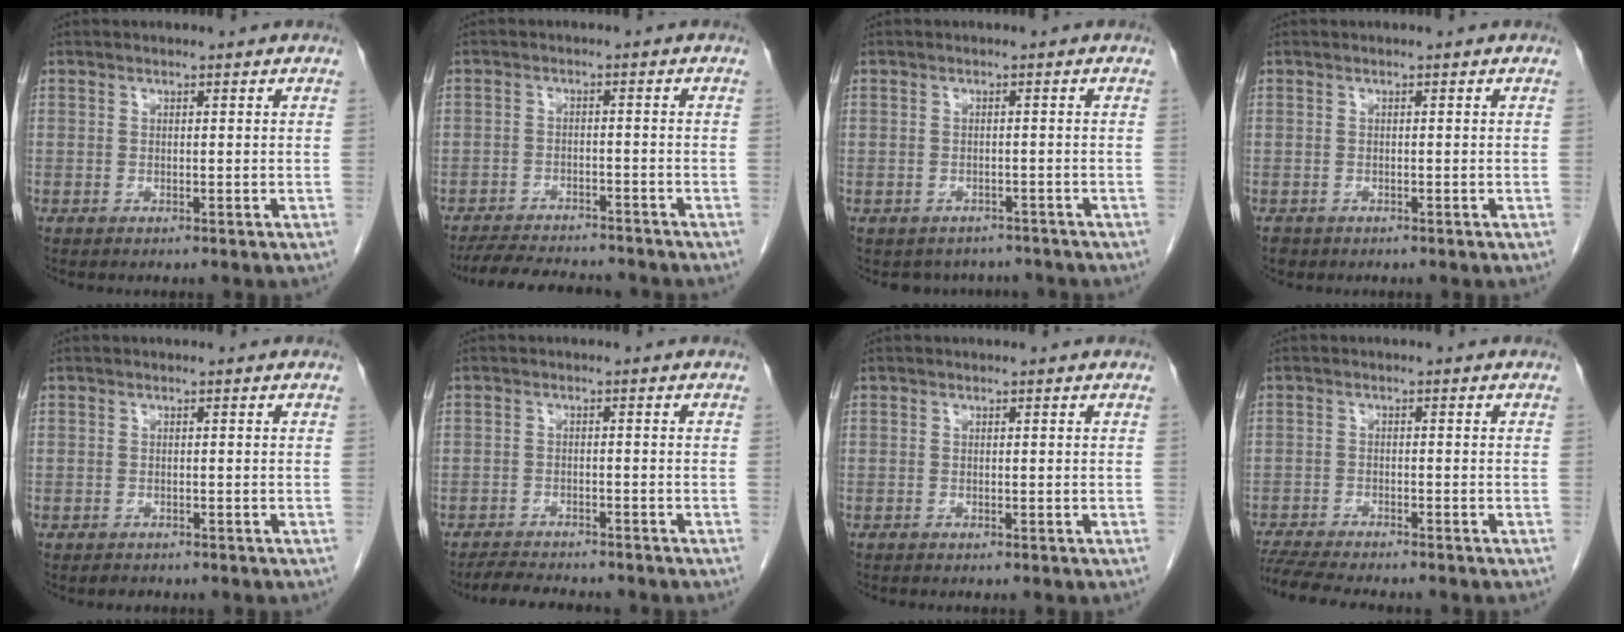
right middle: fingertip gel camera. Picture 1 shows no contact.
{"total": 10.7, "force": [-9.8, 2.4, 3.6], "torque": [-0.057, -0.003, -0.140]}
{"total": 4.7, "force": [-4.2, 2.2, 0.0], "torque": [0.005, 0.010, -0.049]}
{"total": 1.1, "force": [-0.9, 0.7, 0.2], "torque": [-0.011, 0.000, -0.014]}
{"total": 1.0, "force": [-0.9, 0.5, 0.1], "torque": [-0.008, -0.001, -0.012]}
{"total": 5.8, "force": [-5.3, 1.2, 1.8], "torque": [-0.030, -0.012, -0.085]}
{"total": 0.0}
{"total": 9.6, "force": [-8.6, 0.8, 4.2], "torque": [-0.066, -0.015, -0.135]}